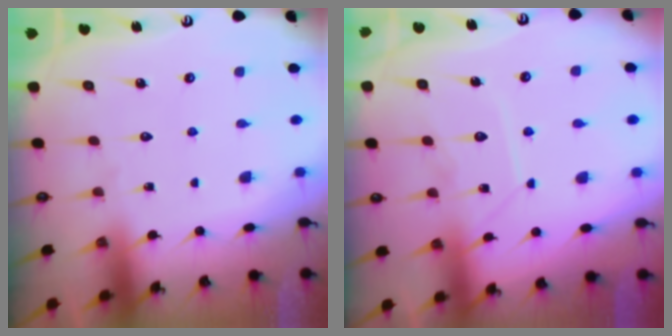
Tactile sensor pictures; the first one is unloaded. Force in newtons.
{"total": 10.6, "press": 10.6, "slide": 0.9}